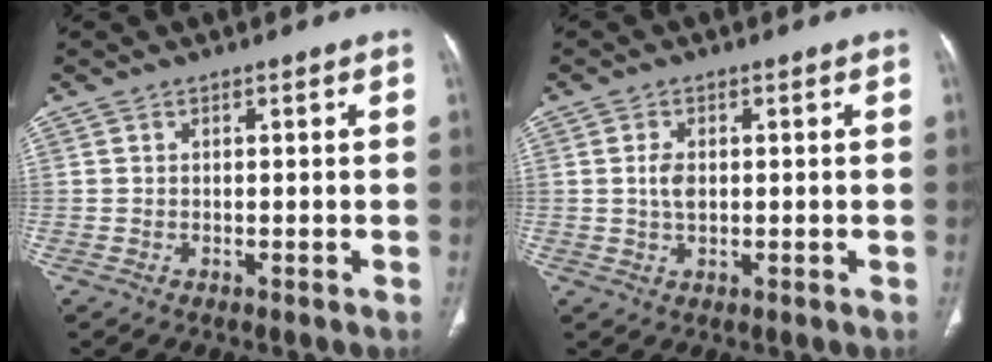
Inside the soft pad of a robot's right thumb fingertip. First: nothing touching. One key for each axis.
{"total": 3.1, "fx": 0.3, "fy": 1.8, "fz": 2.5, "tx": -0.047, "ty": 0.000, "tz": 0.007}